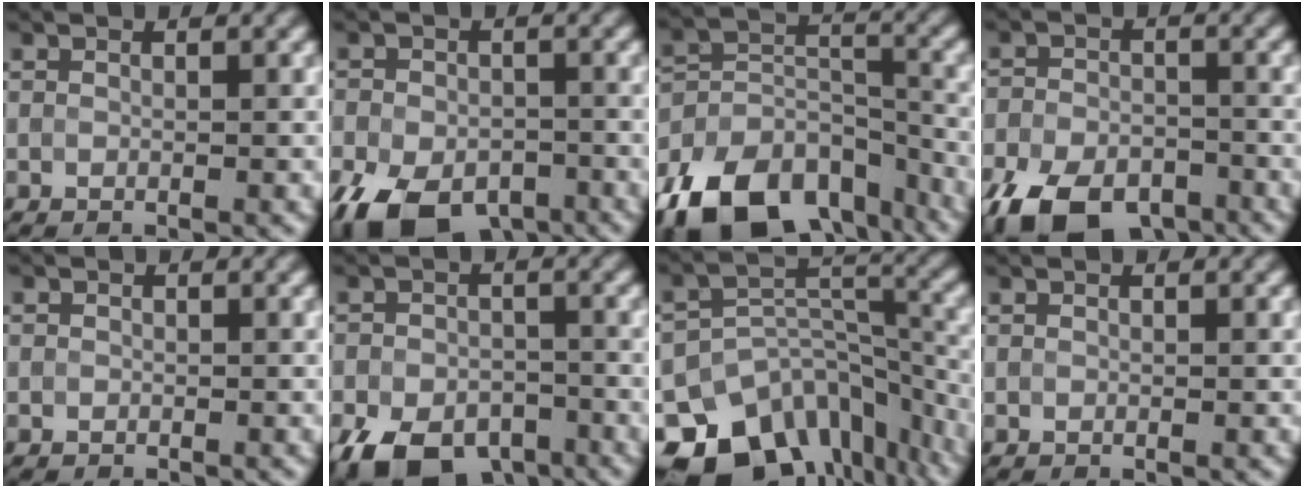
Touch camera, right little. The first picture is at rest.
{"total": 10.1, "force": [-6.4, 5.4, 5.6], "torque": [-0.113, -0.037, -0.088]}
{"total": 13.1, "force": [-9.4, 6.8, 6.0], "torque": [-0.118, 0.015, -0.160]}
{"total": 9.1, "force": [-6.4, 4.4, 4.7], "torque": [-0.098, -0.020, -0.100]}
{"total": 1.0, "force": [-0.5, 0.3, -0.8], "torque": [0.022, 0.001, -0.002]}
{"total": 8.2, "force": [-5.5, 4.3, 4.3], "torque": [-0.082, -0.017, -0.078]}
{"total": 12.9, "force": [-9.5, 7.1, 5.2], "torque": [-0.100, 0.009, -0.133]}
{"total": 0.0}